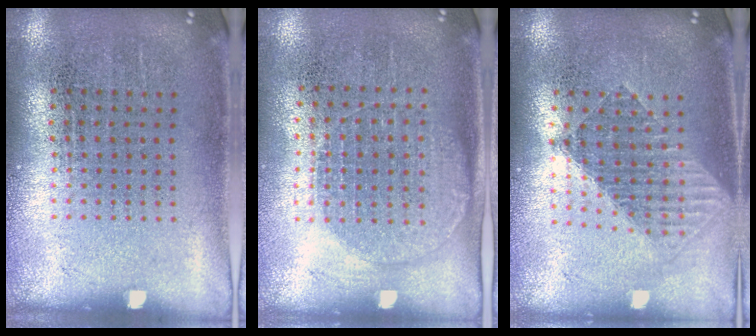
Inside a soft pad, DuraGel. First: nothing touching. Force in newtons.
{"total": 1.3, "press": 1.2, "slide": 0.5}
{"total": 1.5, "press": 1.3, "slide": 0.7}